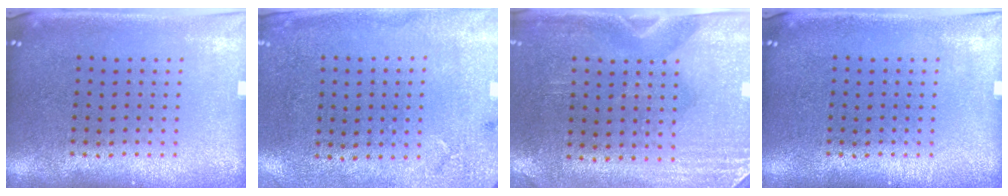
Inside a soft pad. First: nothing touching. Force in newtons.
{"total": 2.7, "press": 2.1, "slide": 1.7}
{"total": 2.9, "press": 2.5, "slide": 1.5}
{"total": 0.0}